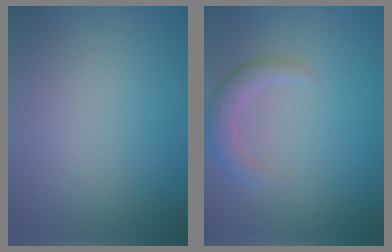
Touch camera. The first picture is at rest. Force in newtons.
{"total": 2.7, "press": 2.7, "slide": 0.2}